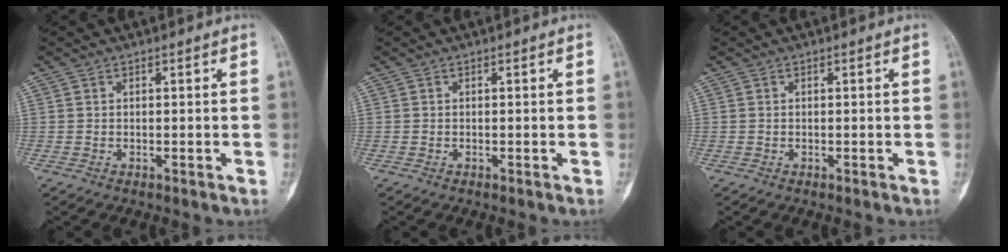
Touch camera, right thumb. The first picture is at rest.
{"total": 0.0}
{"total": 0.0}